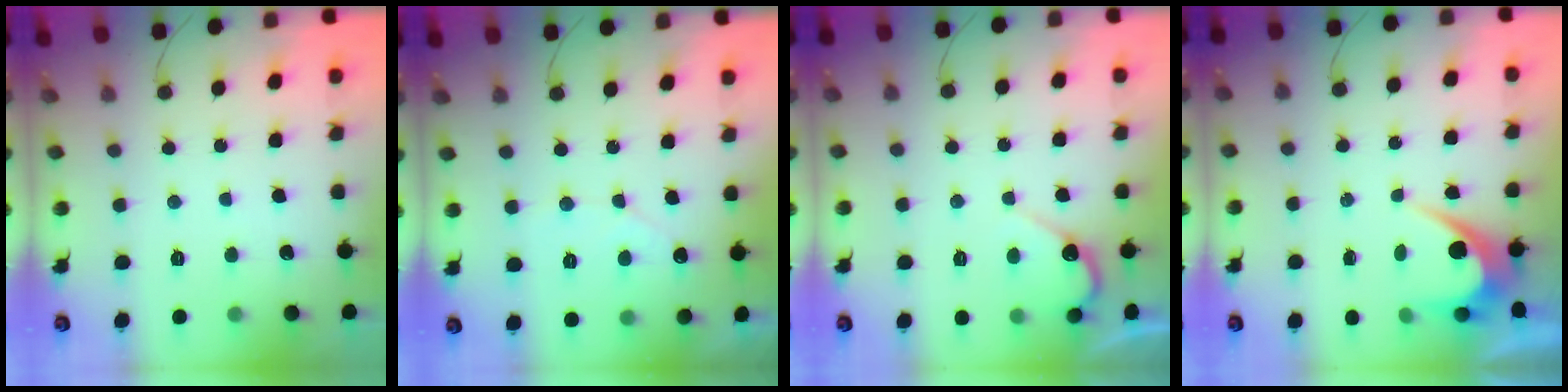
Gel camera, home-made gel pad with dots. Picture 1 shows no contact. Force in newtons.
{"total": 3.5, "press": 3.5, "slide": 0.2}
{"total": 5.9, "press": 5.9, "slide": 0.4}
{"total": 5.7, "press": 5.7, "slide": 0.3}